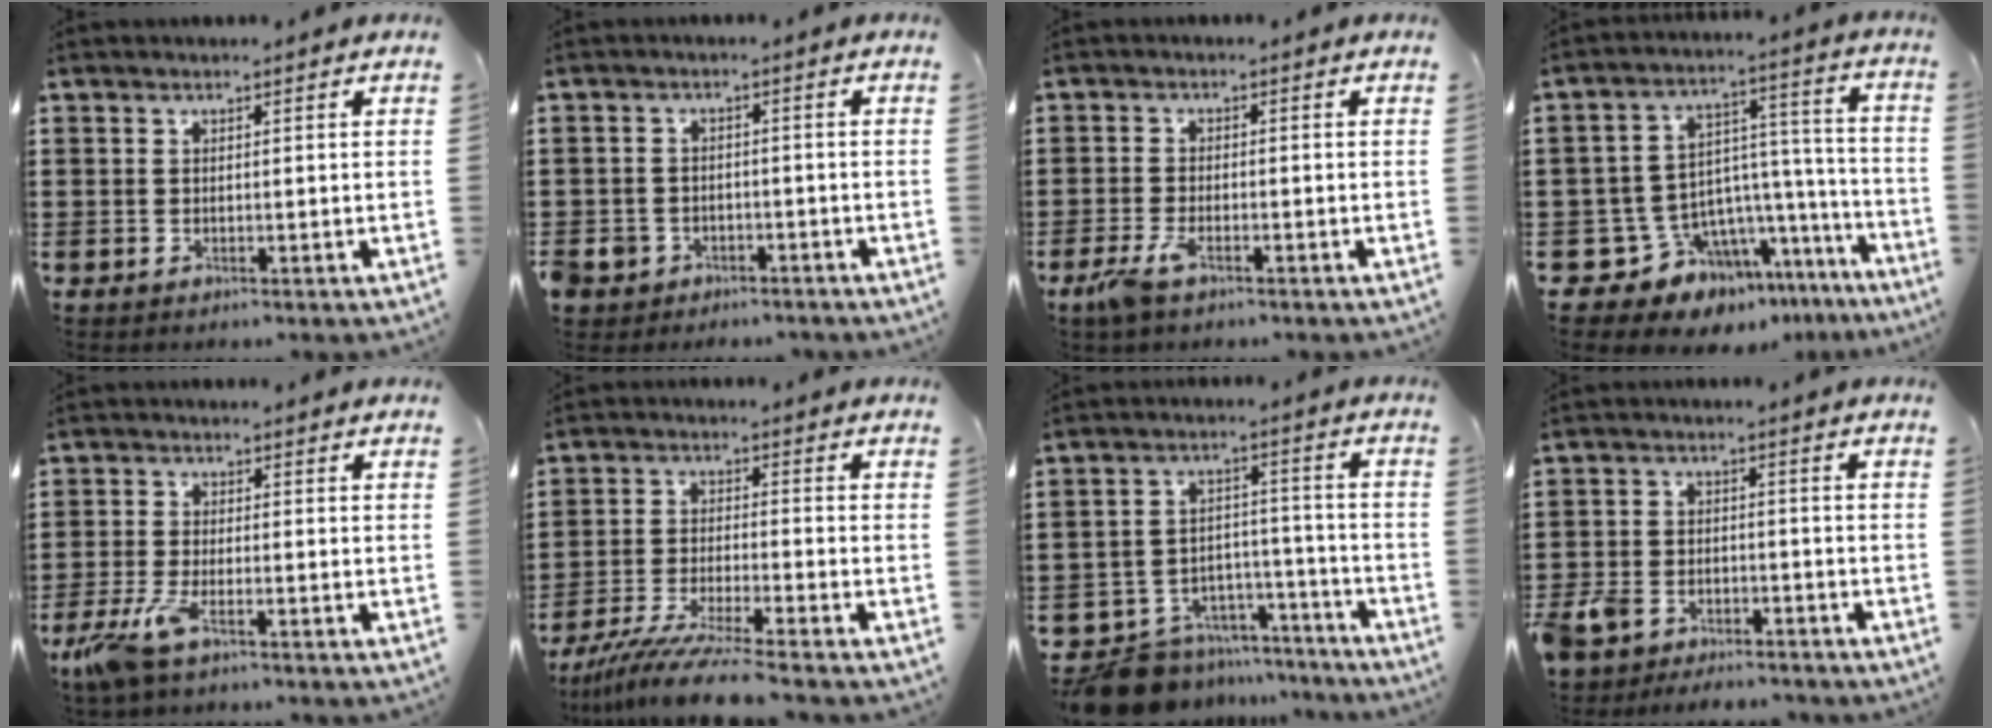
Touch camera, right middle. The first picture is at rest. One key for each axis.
{"total": 2.6, "fx": -2.2, "fy": 1.5, "fz": -0.1, "tx": -0.007, "ty": 0.001, "tz": -0.050}
{"total": 3.3, "fx": -1.9, "fy": 0.9, "fz": 2.5, "tx": -0.064, "ty": -0.003, "tz": -0.042}
{"total": 9.3, "fx": -7.3, "fy": 5.6, "fz": 1.6, "tx": -0.055, "ty": 0.000, "tz": -0.132}
{"total": 5.3, "fx": -3.0, "fy": 1.3, "fz": 4.1, "tx": -0.109, "ty": -0.017, "tz": -0.061}
{"total": 7.2, "fx": -6.3, "fy": -0.5, "fz": 3.4, "tx": -0.076, "ty": -0.020, "tz": -0.122}
{"total": 10.3, "fx": -9.6, "fy": 3.2, "fz": 2.0, "tx": -0.047, "ty": 0.038, "tz": -0.188}
{"total": 4.8, "fx": -4.3, "fy": 1.9, "fz": 1.0, "tx": -0.045, "ty": -0.001, "tz": -0.095}